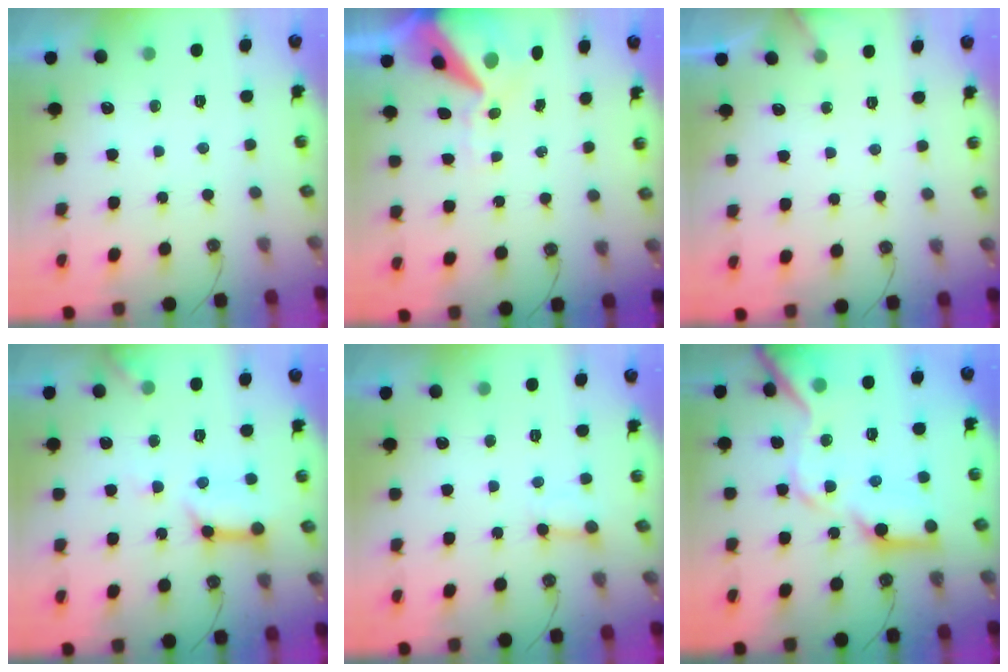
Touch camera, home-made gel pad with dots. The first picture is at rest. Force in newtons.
{"total": 13.1, "press": 13.0, "slide": 1.7}
{"total": 2.5, "press": 2.5, "slide": 0.3}
{"total": 11.8, "press": 11.8, "slide": 1.2}
{"total": 2.5, "press": 2.5, "slide": 0.4}
{"total": 19.4, "press": 19.3, "slide": 2.3}